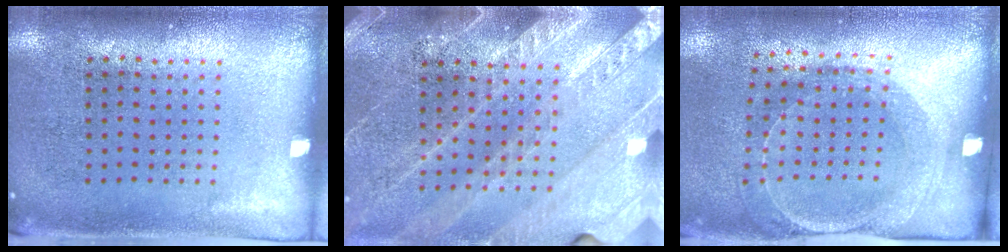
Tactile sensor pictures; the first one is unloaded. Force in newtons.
{"total": 3.0, "press": 2.8, "slide": 1.3}
{"total": 1.5, "press": 1.4, "slide": 0.4}